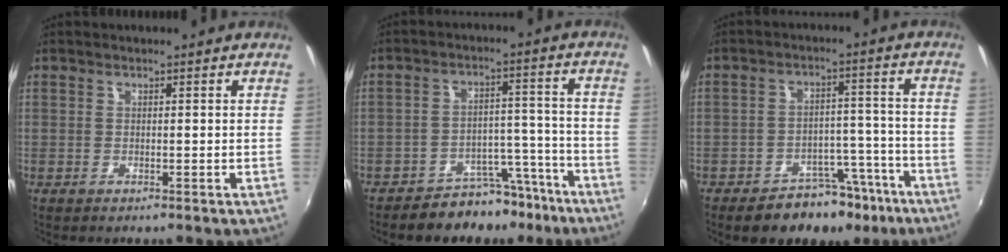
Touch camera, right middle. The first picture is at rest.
{"total": 9.4, "force": [-8.0, 4.4, 2.2], "torque": [-0.023, 0.041, -0.101]}
{"total": 11.6, "force": [-8.8, 6.4, 4.1], "torque": [-0.065, 0.030, -0.104]}